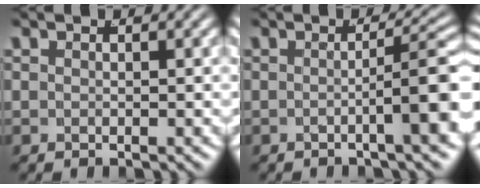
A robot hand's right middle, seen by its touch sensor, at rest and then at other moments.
{"total": 4.9, "force": [-1.4, 0.6, 4.7], "torque": [-0.052, 0.004, -0.022]}